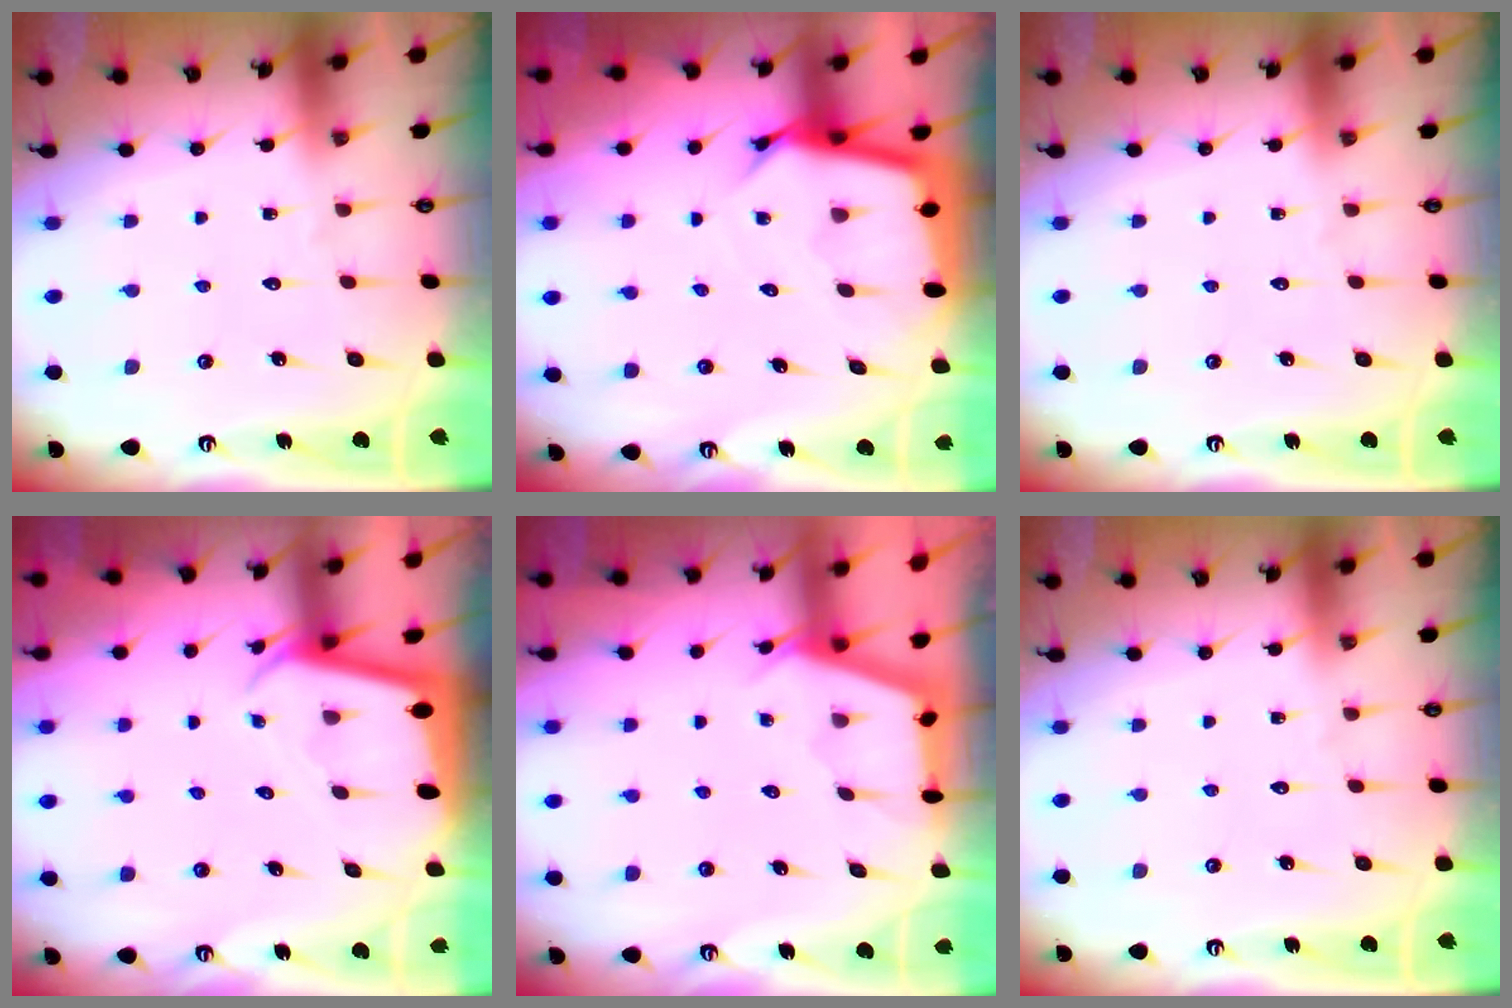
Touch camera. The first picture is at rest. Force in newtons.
{"total": 5.6, "press": 5.6, "slide": 0.5}
{"total": 0.0}
{"total": 2.1, "press": 2.1, "slide": 0.1}
{"total": 2.8, "press": 2.8, "slide": 0.3}
{"total": 0.0}